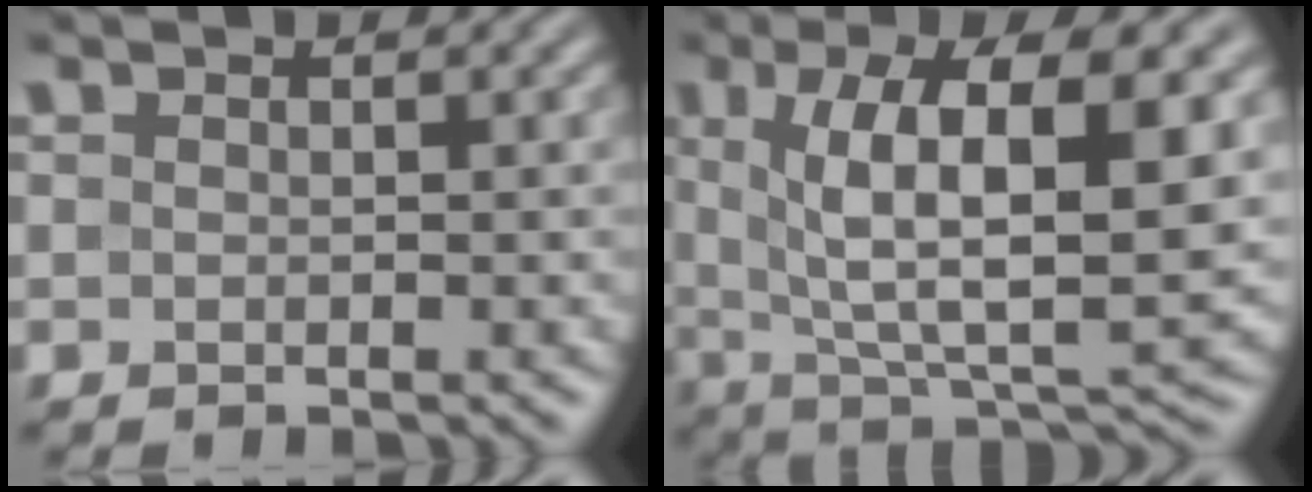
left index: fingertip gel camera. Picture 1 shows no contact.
{"total": 11.0, "force": [2.7, 3.4, 10.1], "torque": [-0.164, -0.005, 0.050]}